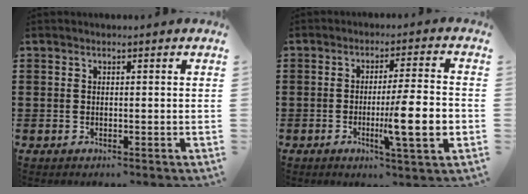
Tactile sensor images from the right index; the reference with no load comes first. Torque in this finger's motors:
{"motor_torque": [2.14, 0.00, 0.77, 0.21]}